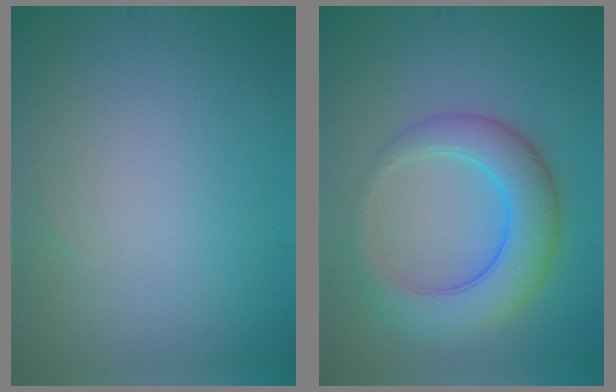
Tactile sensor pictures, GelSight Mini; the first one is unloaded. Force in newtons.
{"total": 6.3, "press": 6.3, "slide": 0.1}